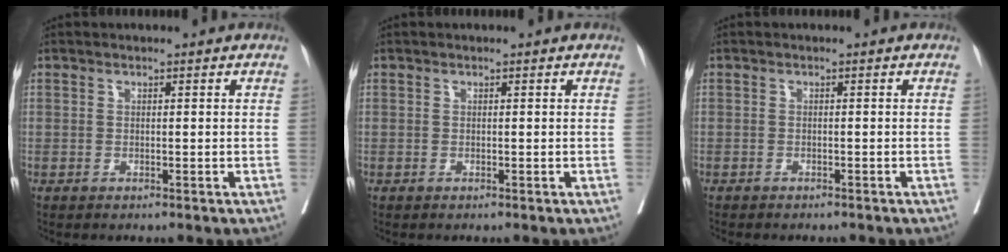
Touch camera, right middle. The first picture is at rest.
{"total": 0.0}
{"total": 3.7, "force": [-3.3, 0.8, 1.5], "torque": [-0.020, -0.005, -0.040]}